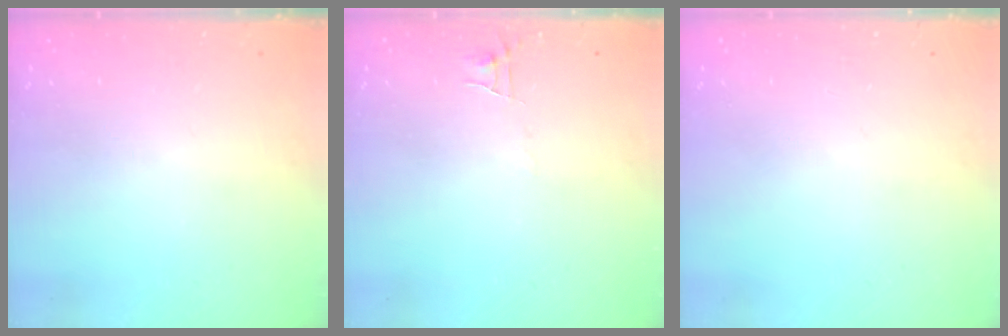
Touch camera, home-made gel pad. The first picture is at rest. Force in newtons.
{"total": 3.5, "press": 3.5, "slide": 0.3}
{"total": 0.0}